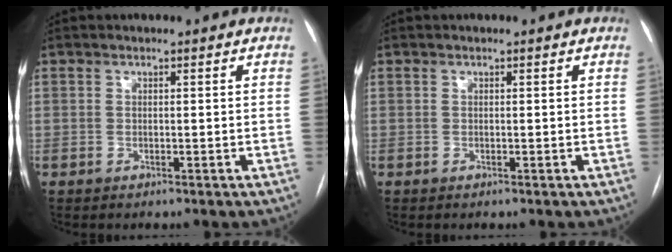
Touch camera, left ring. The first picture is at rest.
{"total": 0.0}